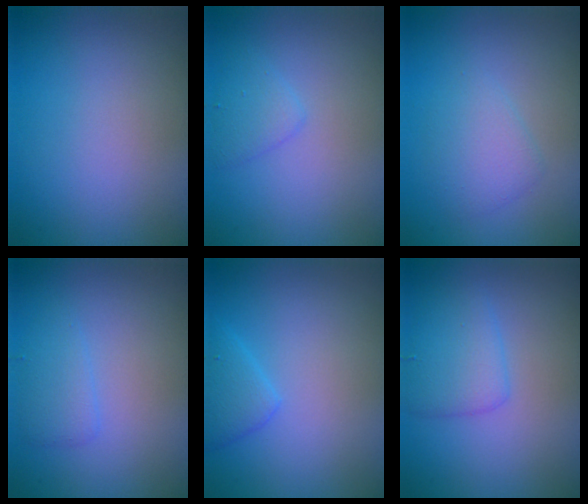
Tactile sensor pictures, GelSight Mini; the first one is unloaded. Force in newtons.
{"total": 1.7, "press": 1.6, "slide": 0.1}
{"total": 2.2, "press": 2.2, "slide": 0.0}
{"total": 1.7, "press": 1.7, "slide": 0.1}
{"total": 2.0, "press": 2.0, "slide": 0.1}
{"total": 2.9, "press": 2.9, "slide": 0.0}